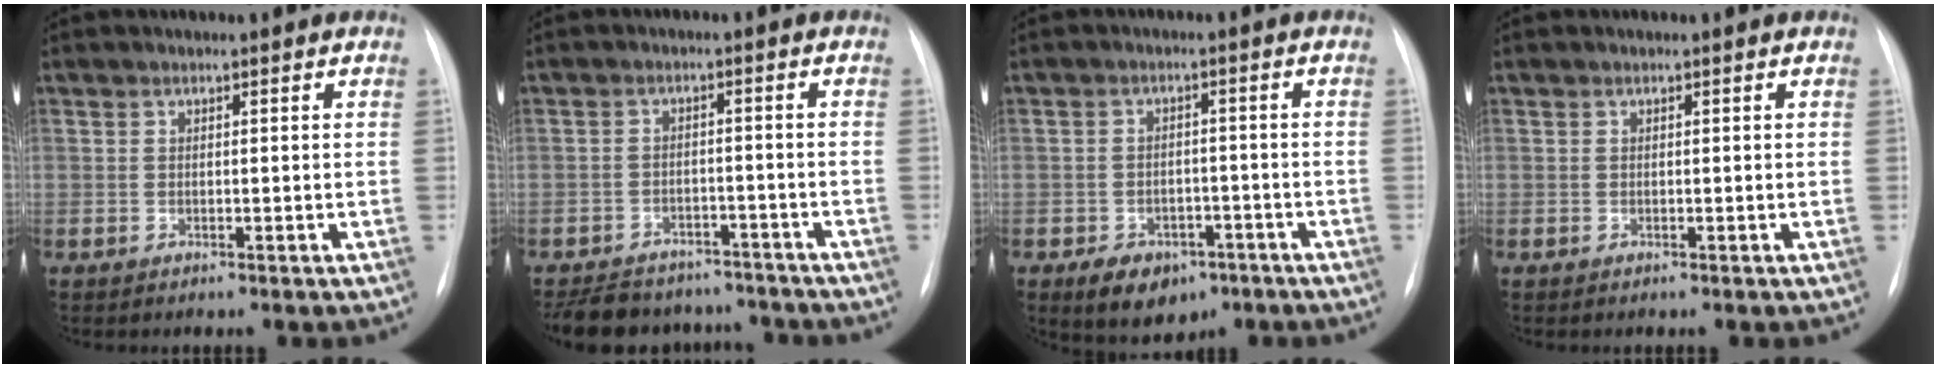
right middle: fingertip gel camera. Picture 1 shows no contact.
{"total": 13.5, "force": [-11.8, 5.6, 3.5], "torque": [-0.068, 0.008, -0.156]}
{"total": 7.5, "force": [-4.4, 4.9, 3.6], "torque": [-0.055, 0.007, -0.057]}
{"total": 0.0}